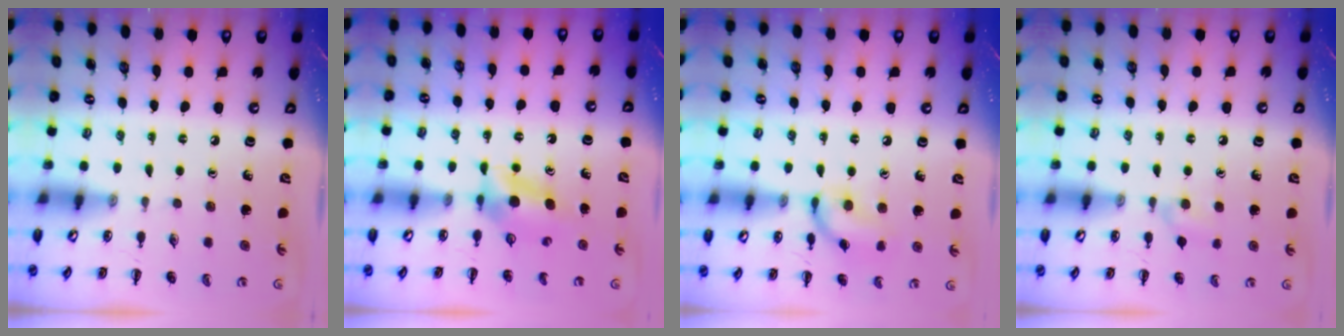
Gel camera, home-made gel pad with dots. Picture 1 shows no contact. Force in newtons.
{"total": 4.4, "press": 4.3, "slide": 0.6}
{"total": 10.9, "press": 10.9, "slide": 0.6}
{"total": 5.5, "press": 5.2, "slide": 1.7}